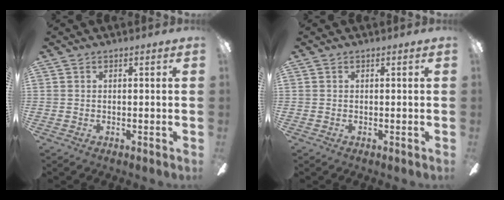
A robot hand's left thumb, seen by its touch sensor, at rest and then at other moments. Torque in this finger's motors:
{"motor_torque": [0.00, 0.00, 0.02, -0.02, 0.00]}